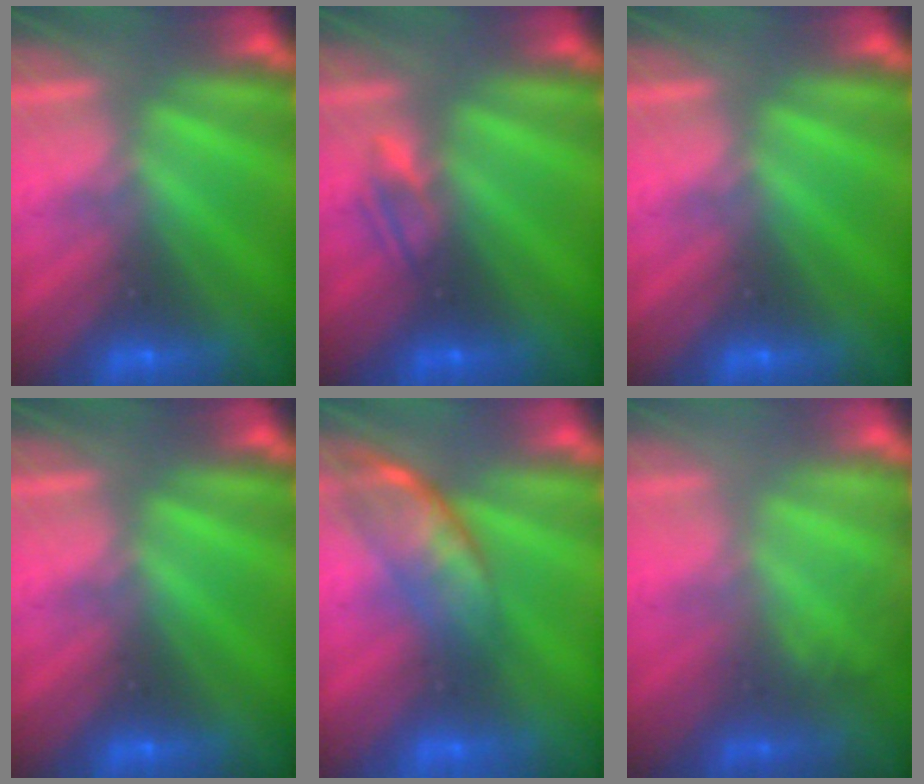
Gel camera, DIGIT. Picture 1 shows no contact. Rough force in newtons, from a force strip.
{"total": 2.3}
{"total": 0.0}
{"total": 0.0}
{"total": 2.7}
{"total": 2.8}